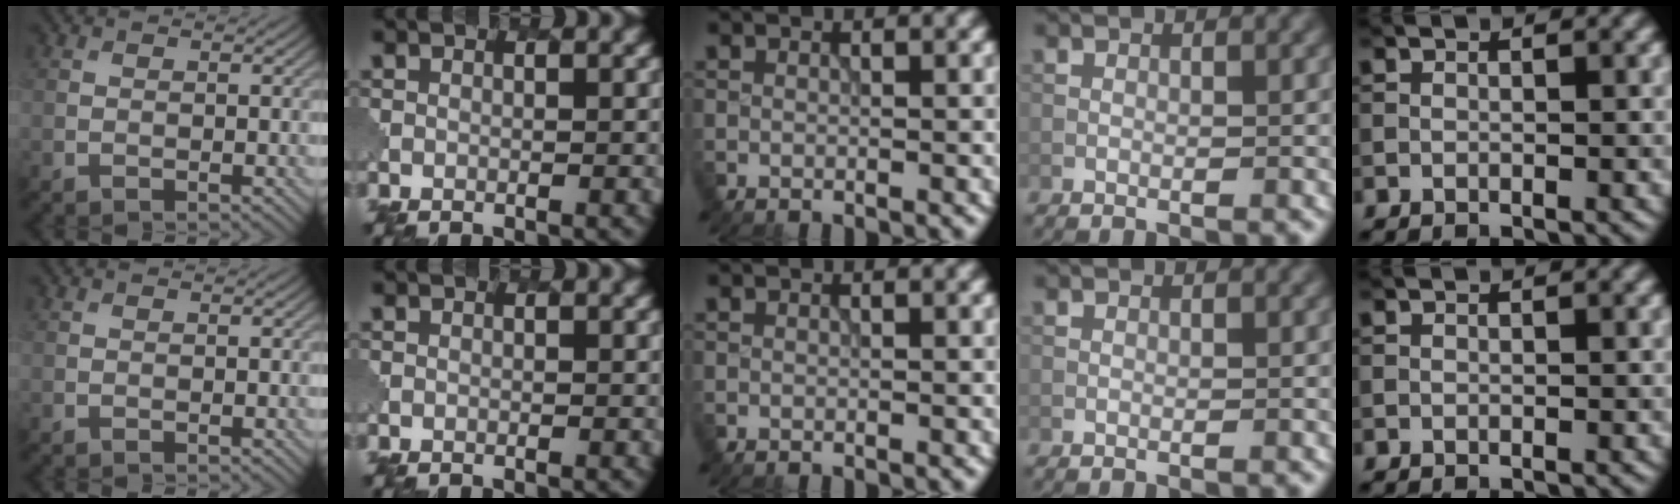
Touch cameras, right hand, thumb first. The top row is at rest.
{}